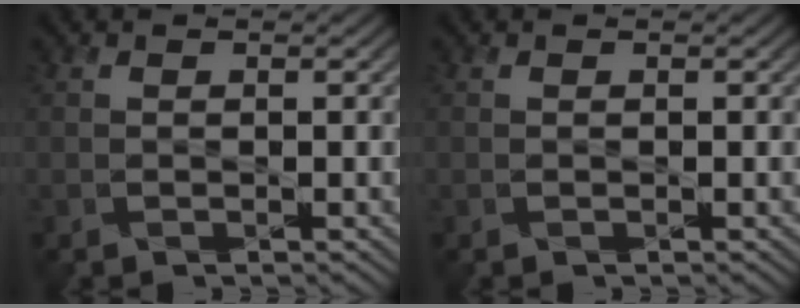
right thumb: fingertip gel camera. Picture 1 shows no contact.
{"total": 0.0}